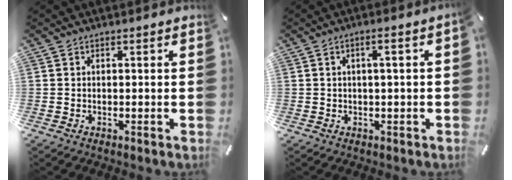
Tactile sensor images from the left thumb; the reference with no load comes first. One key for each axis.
{"total": 2.9, "fx": 0.0, "fy": 0.1, "fz": 2.9, "tx": -0.049, "ty": -0.001, "tz": -0.002}